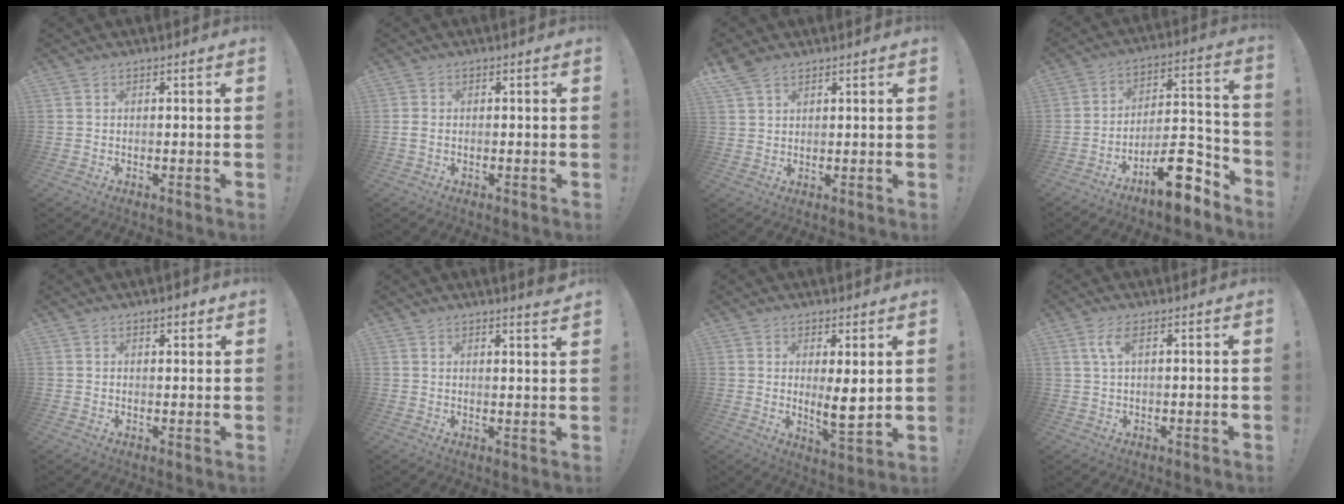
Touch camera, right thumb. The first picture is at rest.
{"total": 1.4, "force": [-0.2, 0.6, 1.2], "torque": [-0.022, 0.004, -0.003]}
{"total": 4.6, "force": [3.7, 1.9, 2.0], "torque": [-0.037, -0.016, 0.072]}
{"total": 16.5, "force": [-11.5, 5.6, 10.5], "torque": [-0.133, 0.085, -0.183]}
{"total": 2.4, "force": [1.7, 1.1, 1.3], "torque": [-0.004, -0.008, 0.027]}
{"total": 3.1, "force": [2.6, -0.3, 1.6], "torque": [-0.014, -0.023, 0.042]}
{"total": 7.4, "force": [1.3, 1.6, 7.1], "torque": [-0.098, -0.028, 0.021]}
{"total": 3.9, "force": [1.7, 1.0, 3.4], "torque": [-0.064, 0.001, 0.029]}